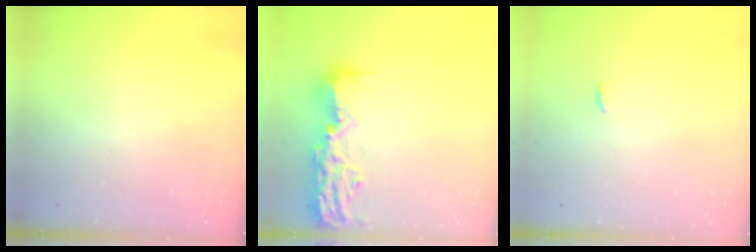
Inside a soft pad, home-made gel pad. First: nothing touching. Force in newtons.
{"total": 16.3, "press": 15.9, "slide": 3.5}
{"total": 2.3, "press": 2.1, "slide": 0.8}